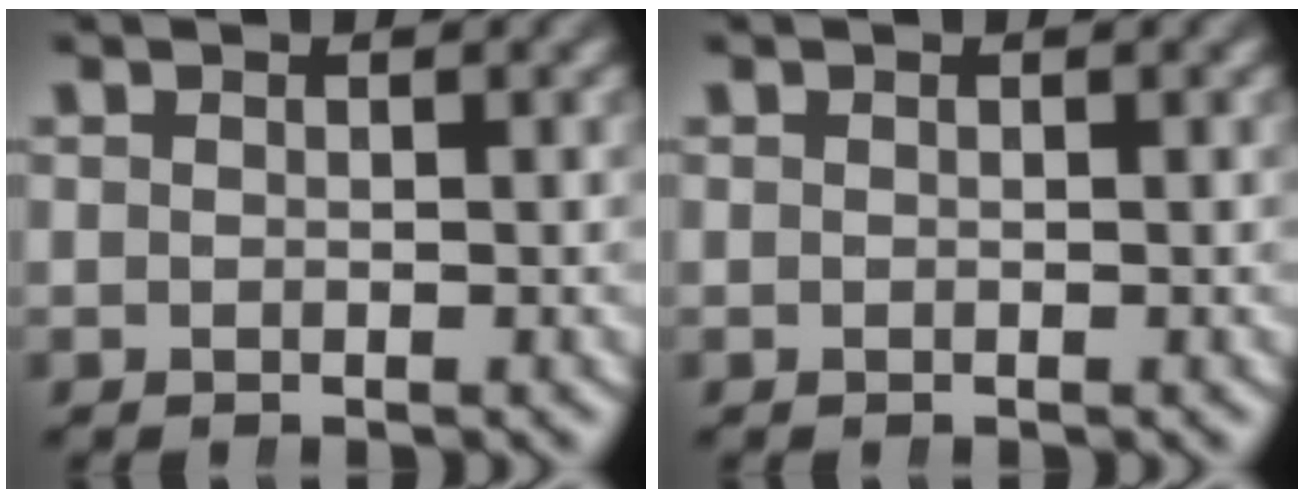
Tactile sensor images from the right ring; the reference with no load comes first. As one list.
[{"total": 0.0}]